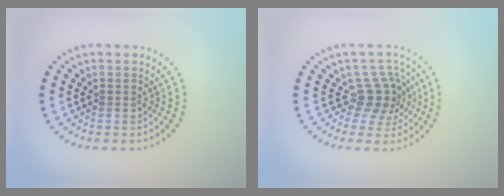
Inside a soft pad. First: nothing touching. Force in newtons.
{"total": 3.3, "press": 2.5, "slide": 2.1}